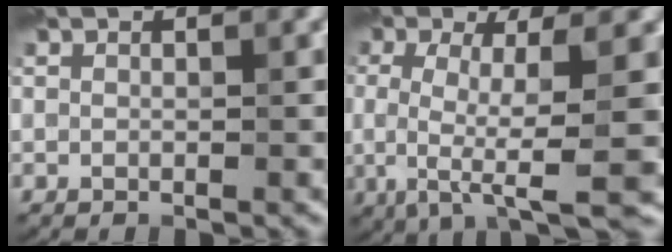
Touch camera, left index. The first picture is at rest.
{"total": 8.3, "force": [-1.3, 2.1, 7.9], "torque": [-0.140, -0.010, -0.021]}